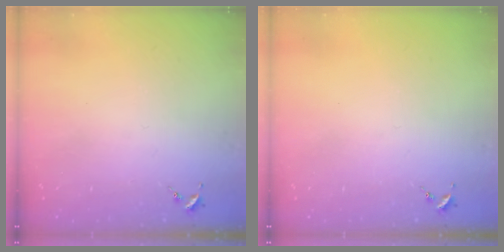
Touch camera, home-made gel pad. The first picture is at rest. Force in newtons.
{"total": 0.0}